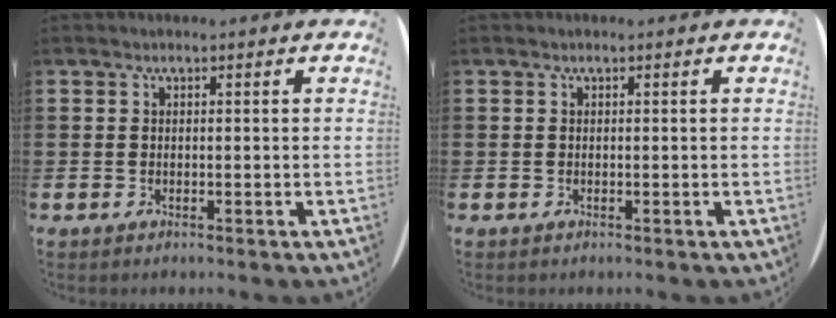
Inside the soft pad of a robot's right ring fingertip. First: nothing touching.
{"total": 0.0}